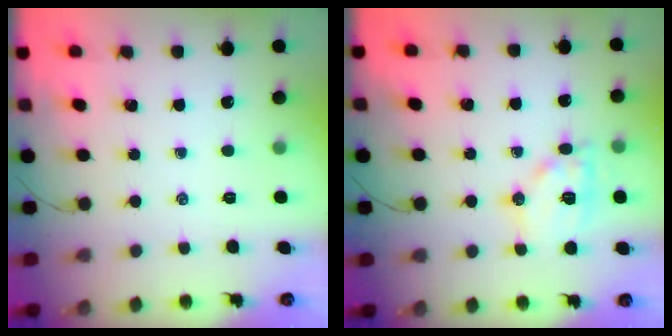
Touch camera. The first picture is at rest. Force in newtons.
{"total": 11.3, "press": 11.3, "slide": 0.9}